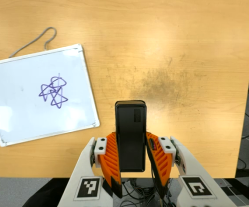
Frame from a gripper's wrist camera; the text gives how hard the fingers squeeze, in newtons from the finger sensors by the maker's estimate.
{"total": 3.9, "left": 2.7, "right": 5.1}